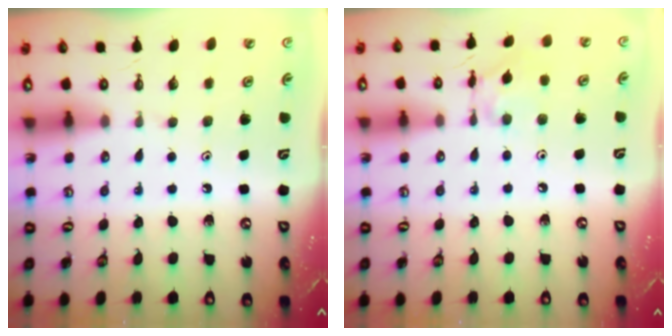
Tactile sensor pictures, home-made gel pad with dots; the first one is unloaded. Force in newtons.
{"total": 10.4, "press": 10.4, "slide": 0.7}